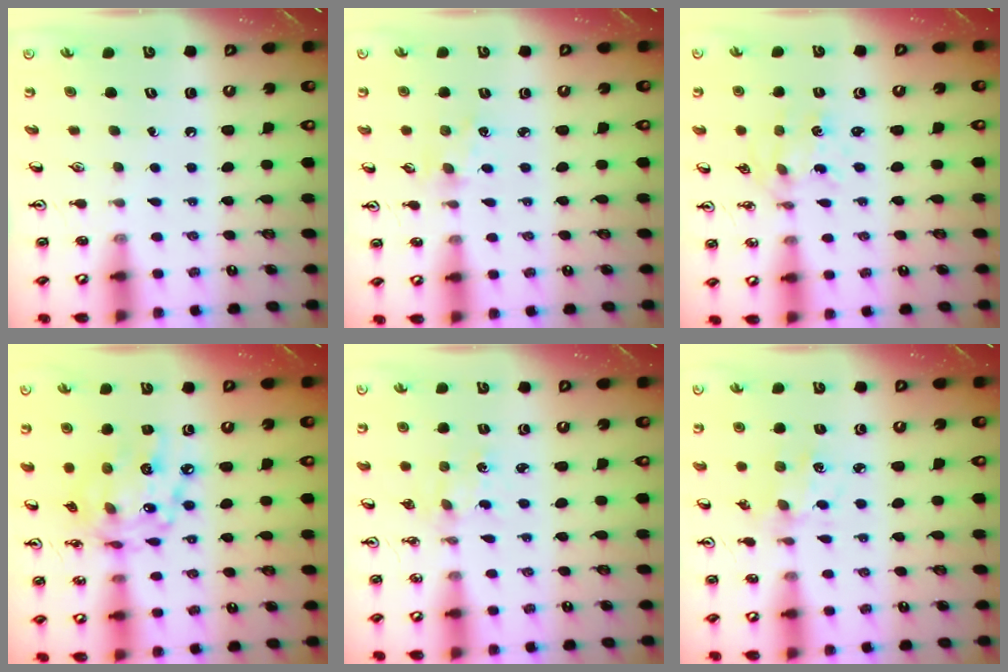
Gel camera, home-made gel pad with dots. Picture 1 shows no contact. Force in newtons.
{"total": 2.1, "press": 2.0, "slide": 0.4}
{"total": 1.1, "press": 1.0, "slide": 0.4}
{"total": 16.4, "press": 16.4, "slide": 1.1}
{"total": 0.5, "press": 0.5, "slide": 0.2}
{"total": 1.5, "press": 1.4, "slide": 0.4}